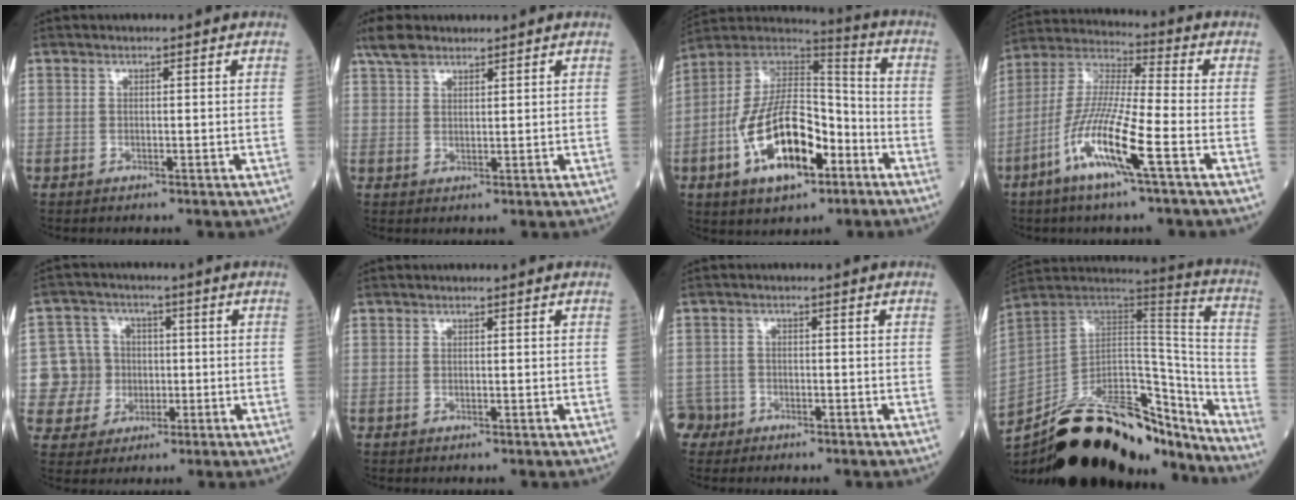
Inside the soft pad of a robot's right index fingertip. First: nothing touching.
{"total": 4.1, "force": [3.4, 1.5, 1.8], "torque": [-0.045, 0.013, 0.070]}
{"total": 17.9, "force": [-6.7, 7.8, 14.6], "torque": [-0.276, 0.013, -0.114]}
{"total": 13.3, "force": [-5.6, 0.5, 12.0], "torque": [-0.253, -0.010, -0.117]}
{"total": 7.9, "force": [-0.5, 7.8, 1.1], "torque": [-0.024, 0.019, -0.002]}
{"total": 0.0}
{"total": 3.6, "force": [-2.3, 2.7, -0.5], "torque": [0.014, 0.009, -0.046]}
{"total": 31.1, "force": [-24.3, 9.5, 16.9], "torque": [-0.294, -0.015, -0.378]}